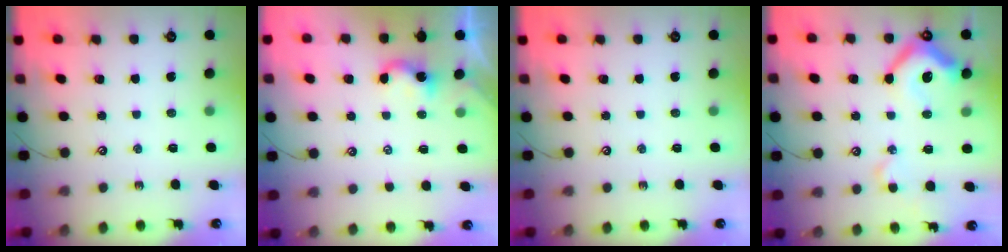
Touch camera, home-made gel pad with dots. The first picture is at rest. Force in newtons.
{"total": 2.3, "press": 2.3, "slide": 0.2}
{"total": 0.0}
{"total": 10.8, "press": 10.6, "slide": 1.9}